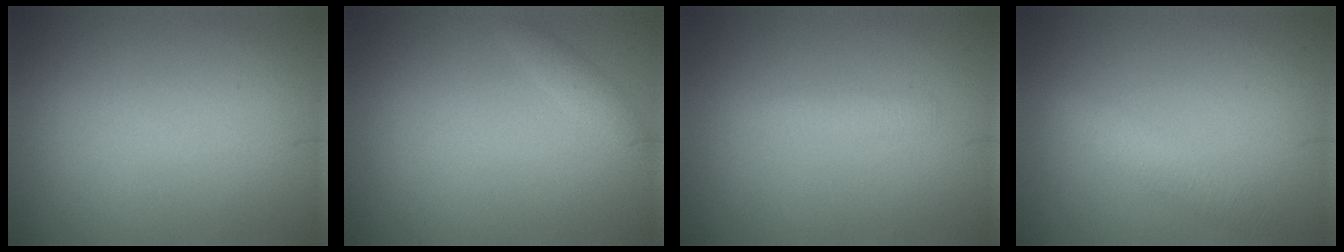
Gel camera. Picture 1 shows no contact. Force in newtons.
{"total": 0.8, "press": 0.8, "slide": 0.0}
{"total": 1.1, "press": 1.1, "slide": 0.1}
{"total": 2.2, "press": 2.2, "slide": 0.1}